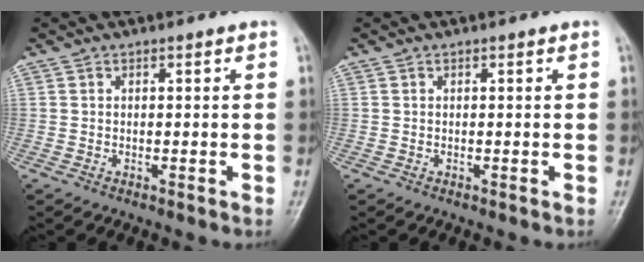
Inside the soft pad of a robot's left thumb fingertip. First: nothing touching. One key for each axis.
{"total": 0.0}